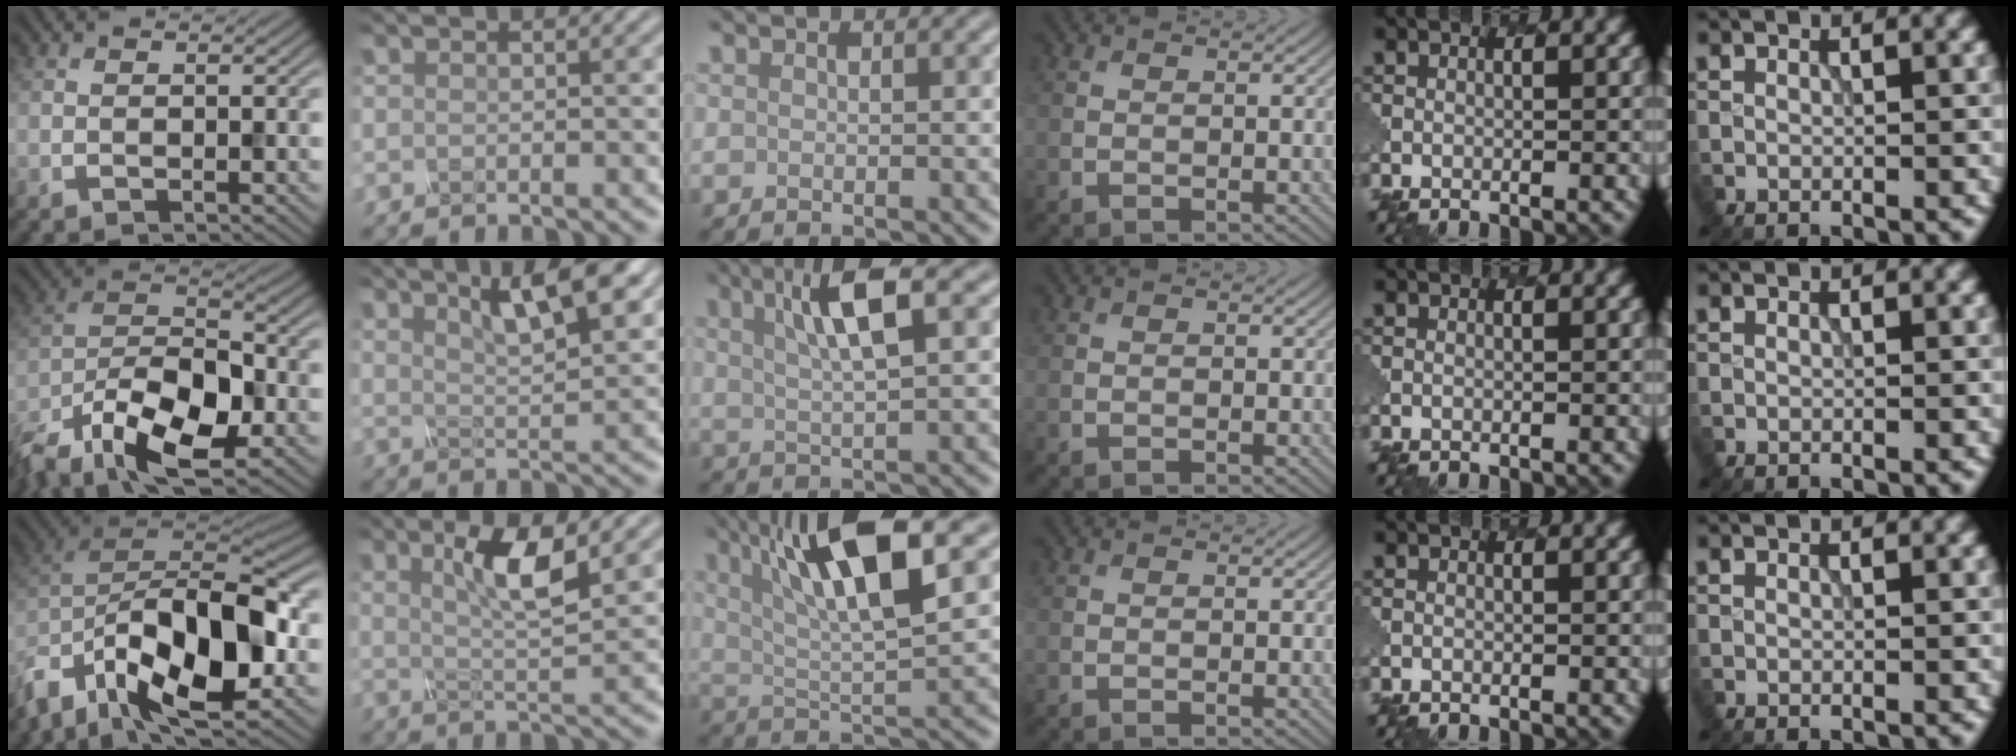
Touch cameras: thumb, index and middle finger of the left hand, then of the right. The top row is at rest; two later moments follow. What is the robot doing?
{"motion": "twist", "object": "rubiks cube"}